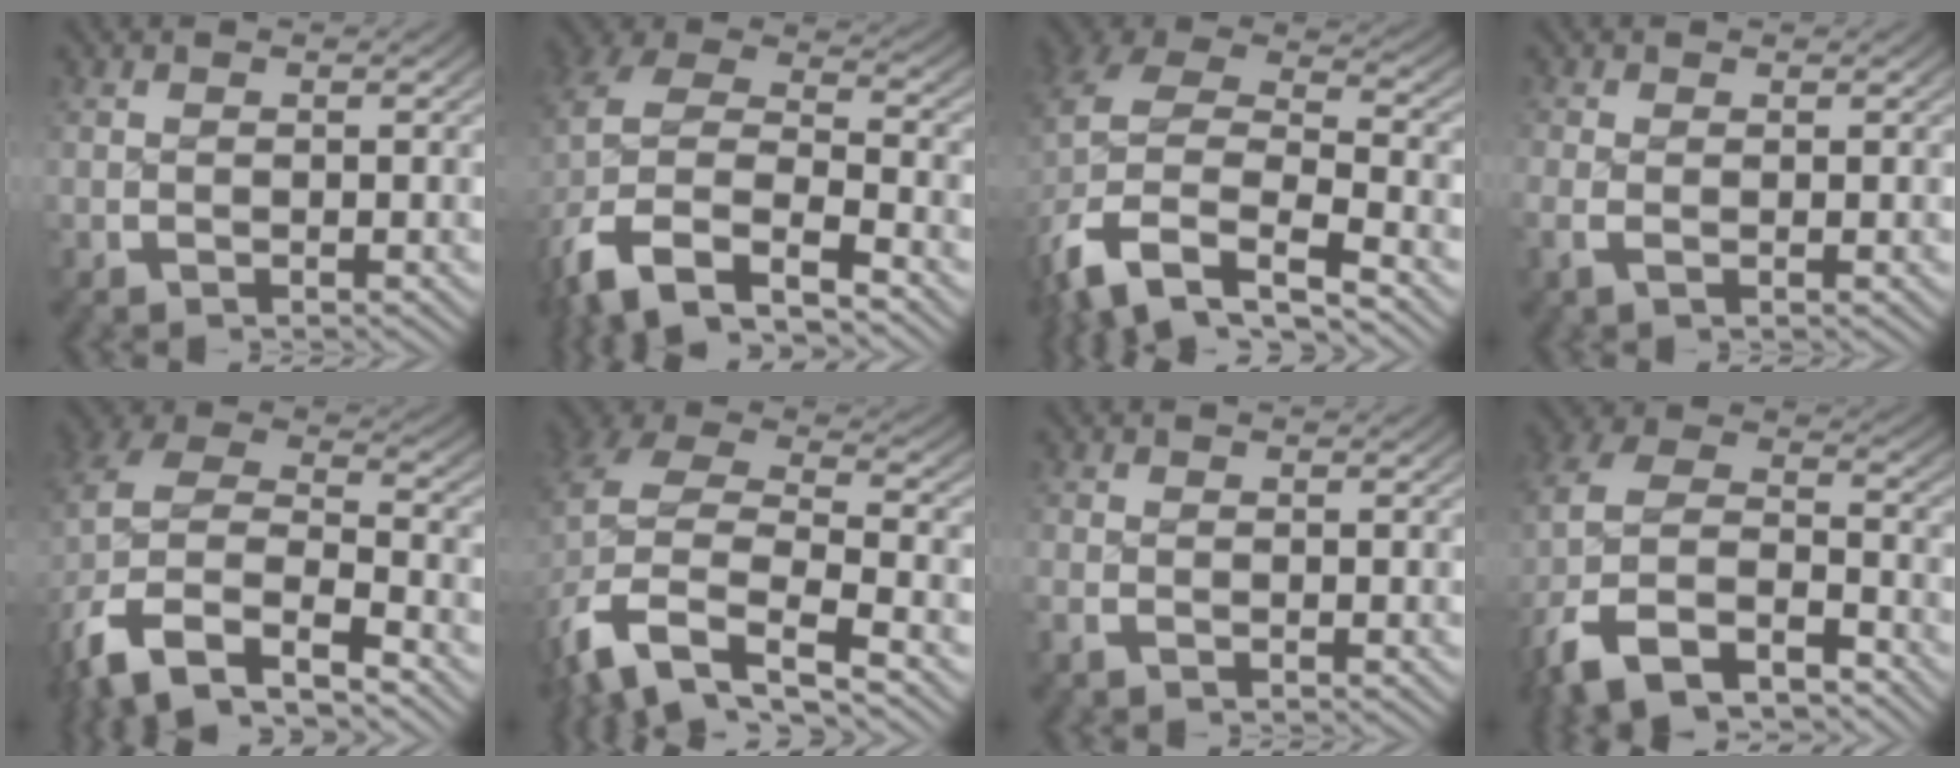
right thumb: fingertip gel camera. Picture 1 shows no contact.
{"total": 12.6, "force": [-2.0, 9.4, 8.2], "torque": [-0.201, -0.043, -0.022]}
{"total": 13.3, "force": [-1.9, 9.9, 8.7], "torque": [-0.206, -0.043, -0.021]}
{"total": 1.1, "force": [-0.2, 0.6, 0.9], "torque": [-0.025, -0.008, -0.003]}
{"total": 13.9, "force": [-2.7, 10.6, 8.6], "torque": [-0.211, -0.046, -0.036]}
{"total": 12.0, "force": [-1.7, 8.6, 8.2], "torque": [-0.195, -0.044, -0.014]}
{"total": 0.9, "force": [-0.7, 0.5, 0.3], "torque": [-0.006, -0.002, -0.017]}
{"total": 12.5, "force": [-3.8, 8.8, 8.1], "torque": [-0.199, -0.052, -0.051]}